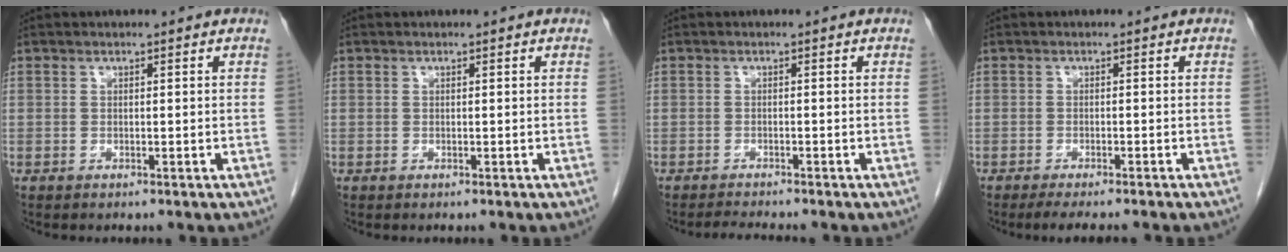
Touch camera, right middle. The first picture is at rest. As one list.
[{"total": 0.0}, {"total": 2.1, "force": [-2.0, -0.5, 0.5], "torque": [-0.015, -0.012, -0.035]}, {"total": 5.1, "force": [-4.3, 0.1, 2.8], "torque": [-0.032, -0.010, -0.061]}]